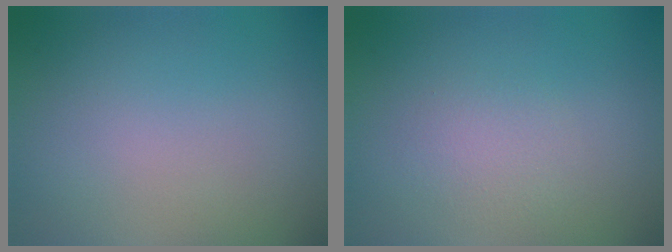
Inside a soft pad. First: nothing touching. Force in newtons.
{"total": 1.6, "press": 1.6, "slide": 0.1}